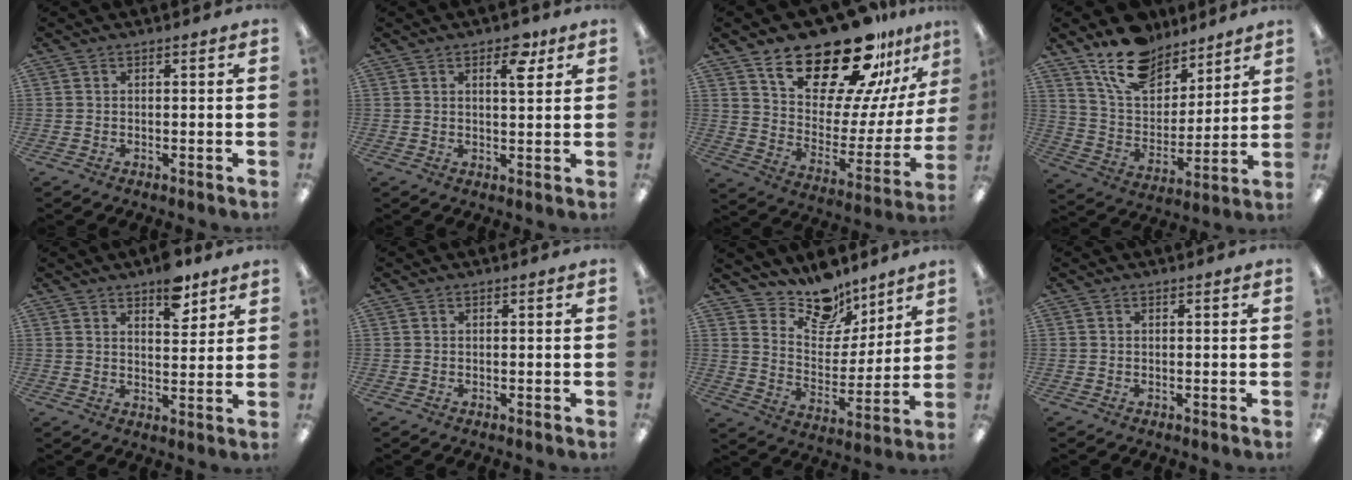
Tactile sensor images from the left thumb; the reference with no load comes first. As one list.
[{"total": 6.1, "force": [3.3, 2.5, 4.5], "torque": [-0.058, -0.009, 0.049]}, {"total": 25.0, "force": [19.1, 9.3, 13.3], "torque": [-0.205, -0.133, 0.325]}, {"total": 10.4, "force": [8.2, 5.9, 2.4], "torque": [-0.037, -0.053, 0.153]}, {"total": 8.3, "force": [5.8, 3.8, 4.7], "torque": [-0.049, -0.033, 0.096]}, {"total": 0.0}, {"total": 13.3, "force": [11.2, 6.2, 3.7], "torque": [-0.065, -0.084, 0.208]}, {"total": 0.0}]